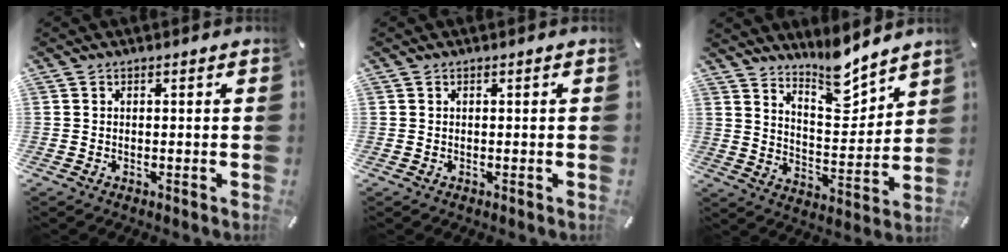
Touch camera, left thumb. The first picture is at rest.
{"total": 0.0}
{"total": 10.9, "force": [9.8, 3.2, 3.5], "torque": [-0.048, -0.085, 0.177]}